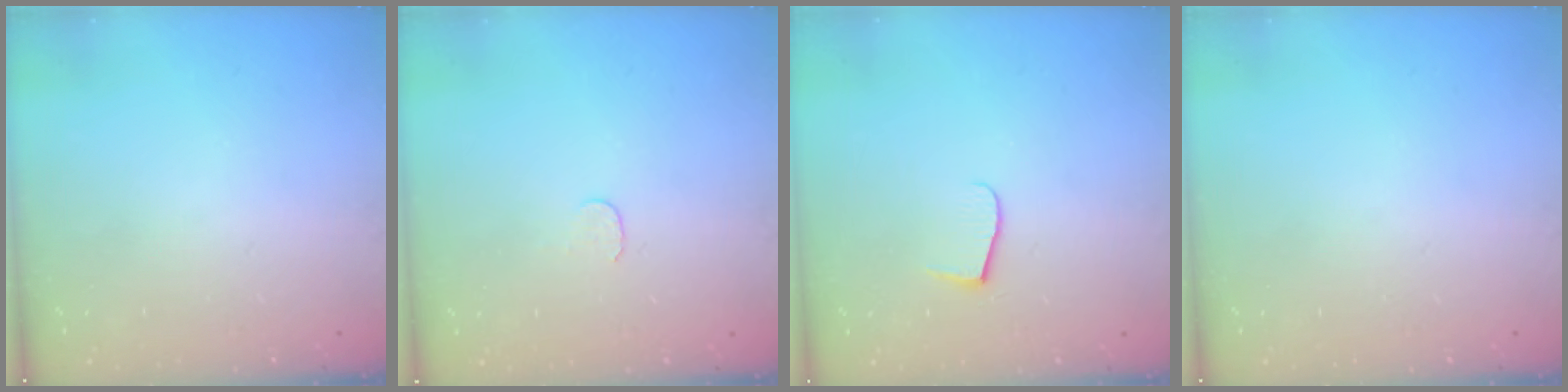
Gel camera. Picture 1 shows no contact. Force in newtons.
{"total": 3.7, "press": 3.7, "slide": 0.4}
{"total": 6.2, "press": 6.2, "slide": 0.4}
{"total": 0.0}